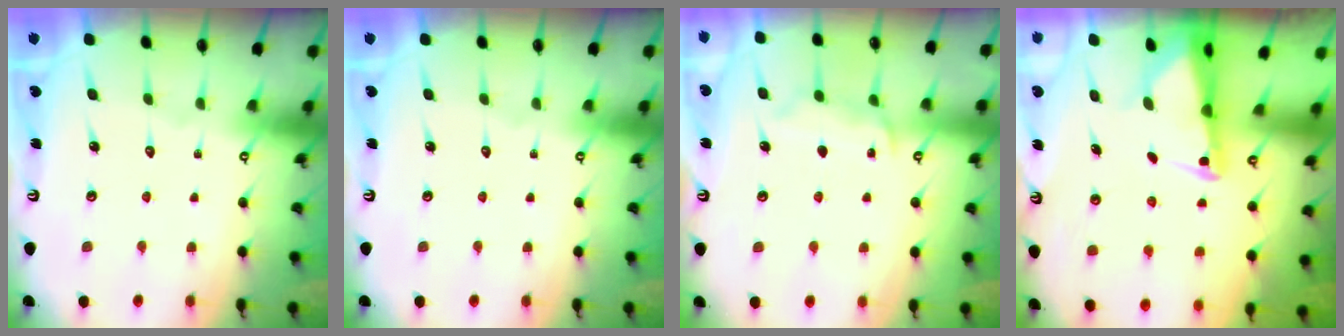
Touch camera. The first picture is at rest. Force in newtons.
{"total": 0.0}
{"total": 8.8, "press": 8.7, "slide": 1.0}
{"total": 2.8, "press": 2.7, "slide": 0.4}